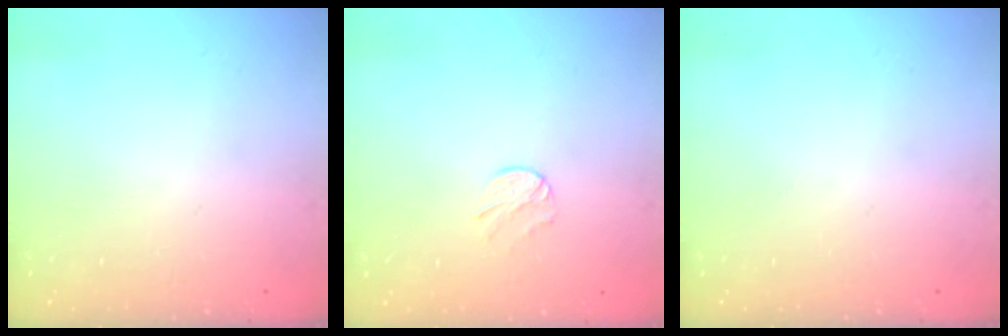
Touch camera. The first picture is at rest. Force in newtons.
{"total": 3.1, "press": 3.0, "slide": 0.4}
{"total": 0.0}